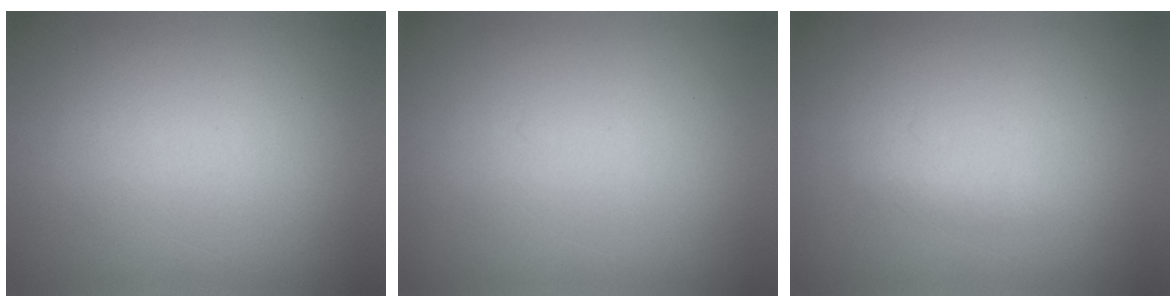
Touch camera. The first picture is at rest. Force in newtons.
{"total": 0.0}
{"total": 1.3}